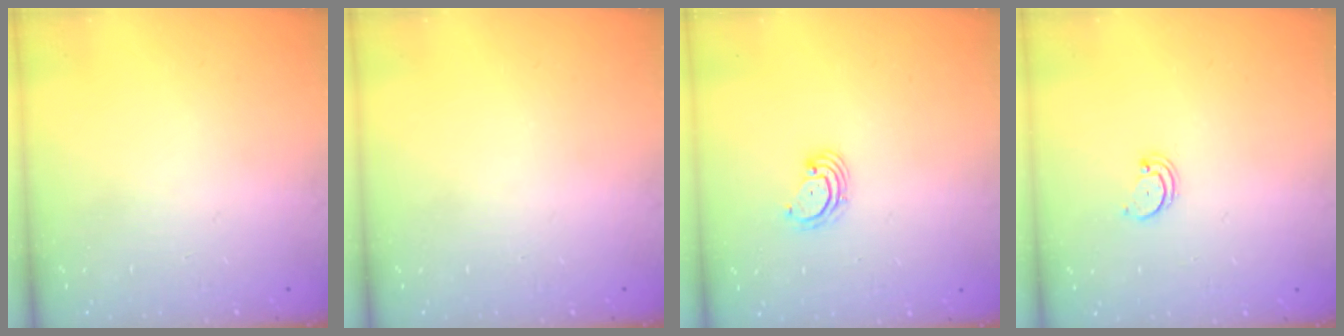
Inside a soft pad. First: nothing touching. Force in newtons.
{"total": 0.0}
{"total": 2.8, "press": 2.8, "slide": 0.2}
{"total": 2.0, "press": 2.0, "slide": 0.2}